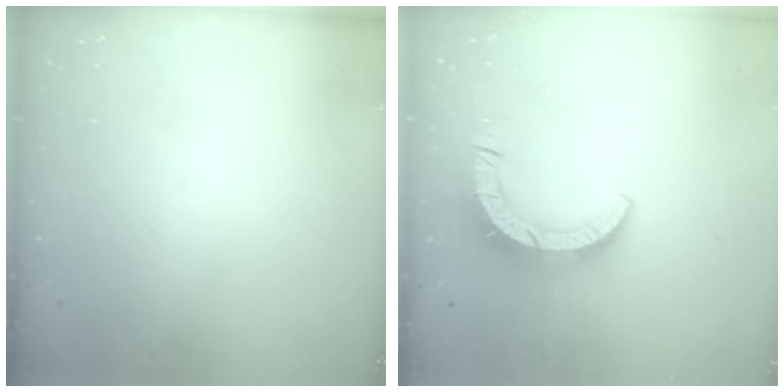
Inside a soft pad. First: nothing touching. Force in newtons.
{"total": 9.6, "press": 9.6, "slide": 1.0}